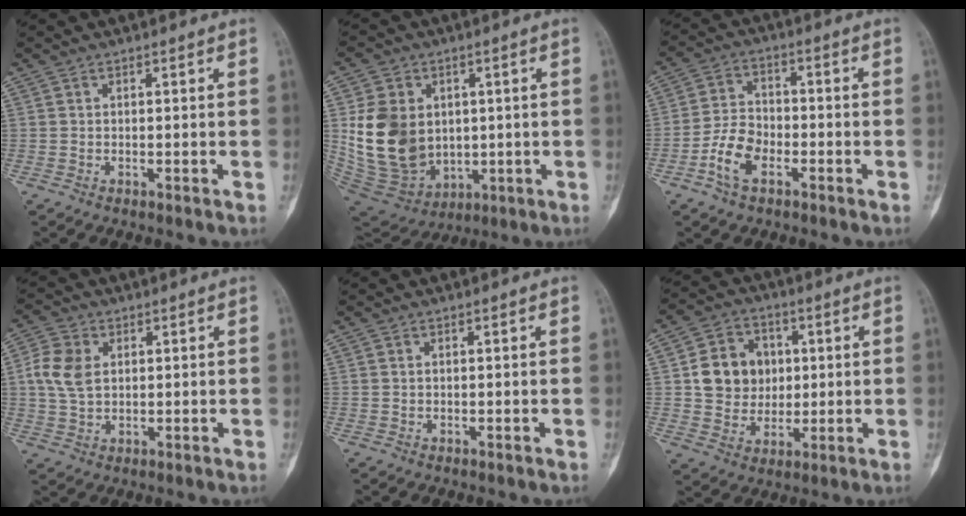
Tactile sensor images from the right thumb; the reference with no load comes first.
{"total": 16.5, "force": [1.7, 12.8, 10.3], "torque": [-0.166, -0.014, 0.061]}
{"total": 7.7, "force": [-3.5, 4.6, 5.1], "torque": [-0.092, 0.022, -0.073]}
{"total": 7.4, "force": [1.4, 5.1, 5.1], "torque": [-0.106, 0.004, 0.029]}
{"total": 0.0}
{"total": 11.6, "force": [1.7, 10.1, 5.5], "torque": [-0.053, 0.003, 0.031]}